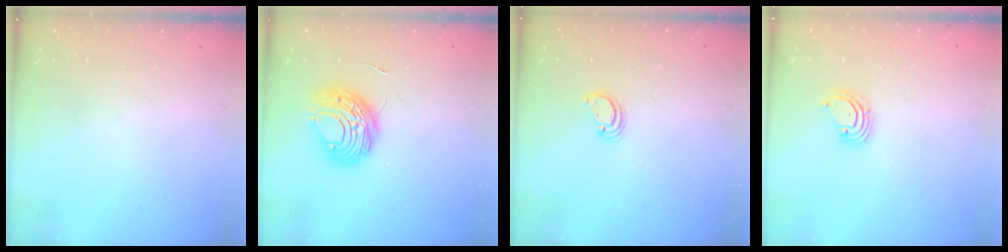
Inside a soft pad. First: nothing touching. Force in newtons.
{"total": 9.6, "press": 9.5, "slide": 0.9}
{"total": 2.6, "press": 2.6, "slide": 0.2}
{"total": 1.8, "press": 1.8, "slide": 0.2}